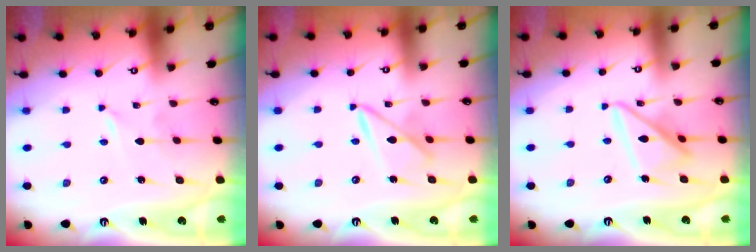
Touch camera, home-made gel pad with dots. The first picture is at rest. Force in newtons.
{"total": 7.9, "press": 7.9, "slide": 0.4}
{"total": 14.6, "press": 14.6, "slide": 1.3}